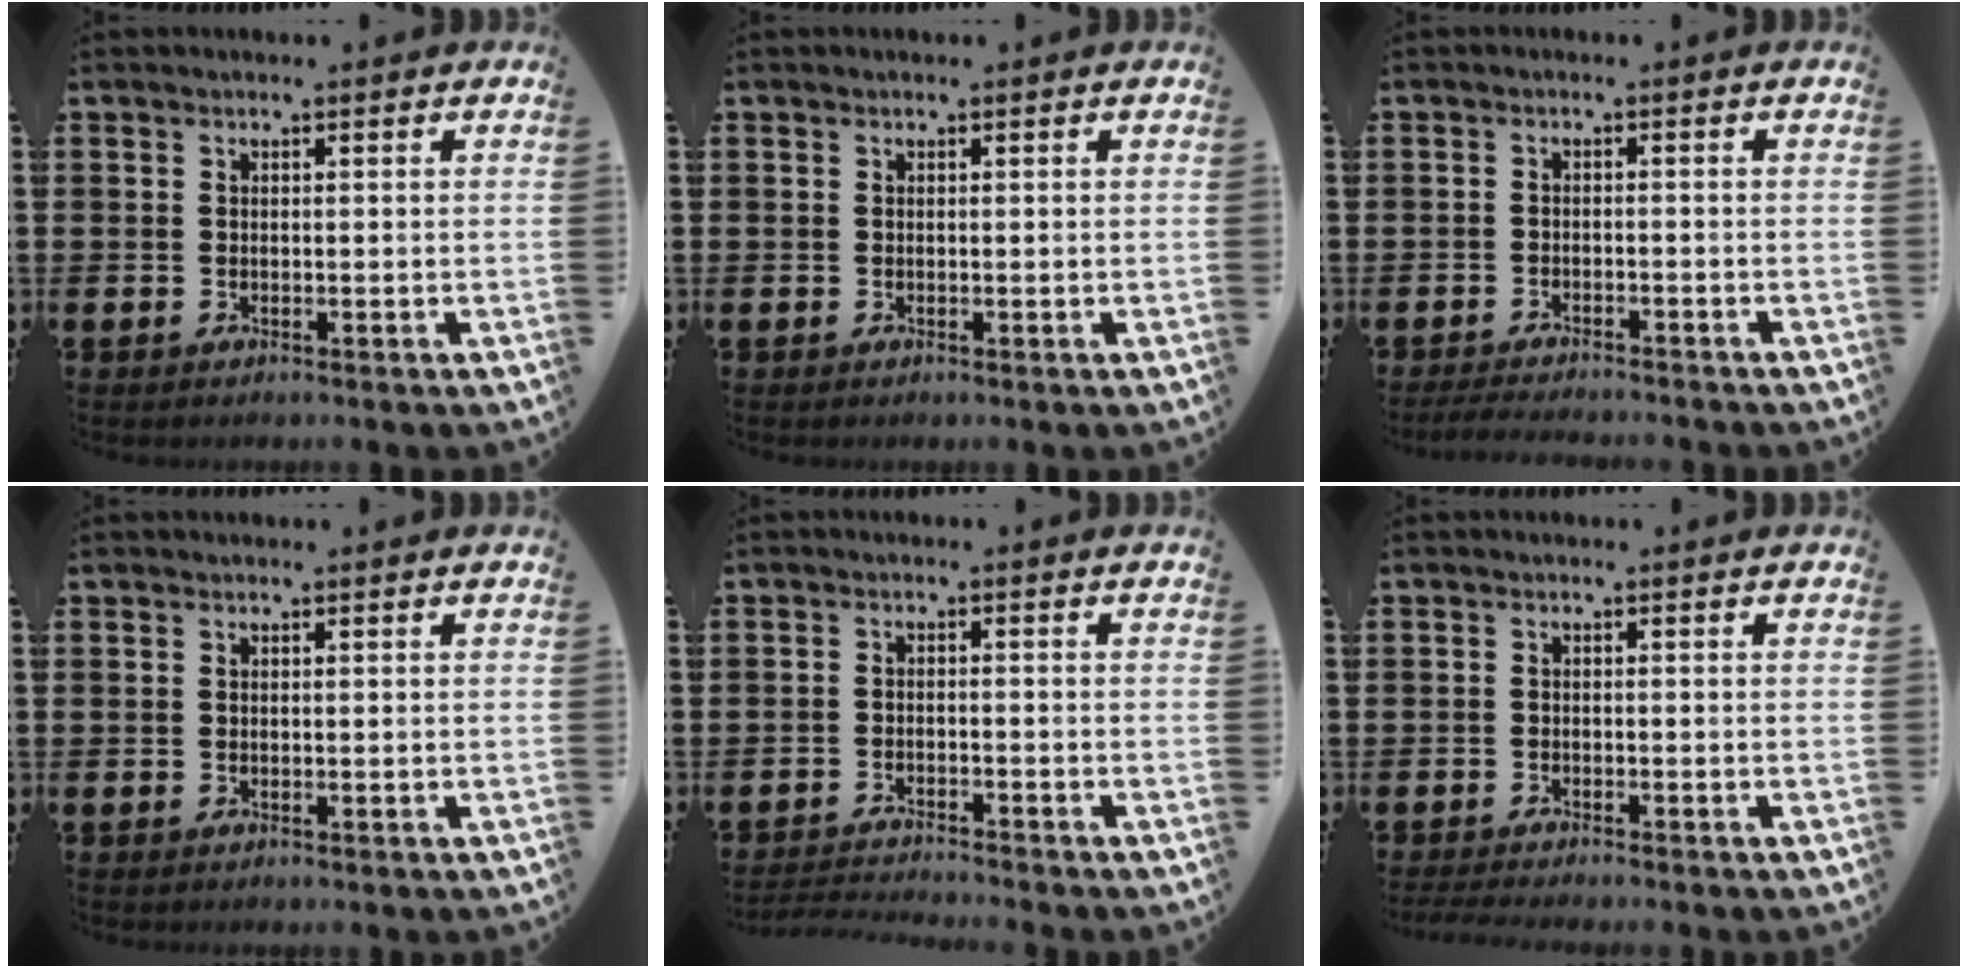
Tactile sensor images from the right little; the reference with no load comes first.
{"total": 0.0}
{"total": 1.9, "force": [-1.8, 0.0, 0.5], "torque": [-0.008, 0.004, -0.036]}
{"total": 0.0}
{"total": 2.0, "force": [-2.0, -0.2, 0.1], "torque": [-0.003, 0.001, -0.041]}
{"total": 1.0, "force": [-0.9, 0.0, 0.4], "torque": [-0.007, -0.001, -0.018]}